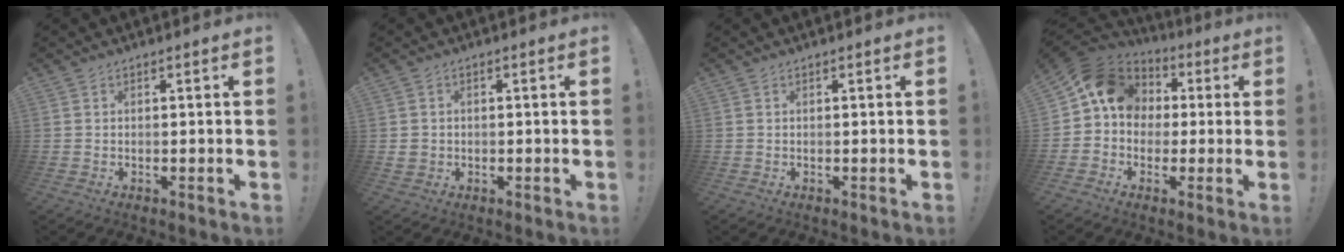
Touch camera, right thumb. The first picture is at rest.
{"total": 2.2, "force": [0.3, 2.0, 0.9], "torque": [-0.010, 0.001, 0.006]}
{"total": 0.0}
{"total": 12.8, "force": [2.4, 10.8, 6.5], "torque": [-0.090, 0.006, 0.053]}